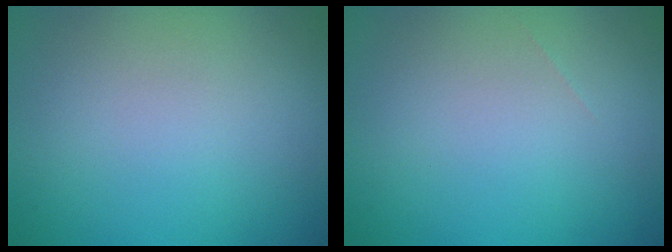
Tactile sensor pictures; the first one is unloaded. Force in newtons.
{"total": 0.0}